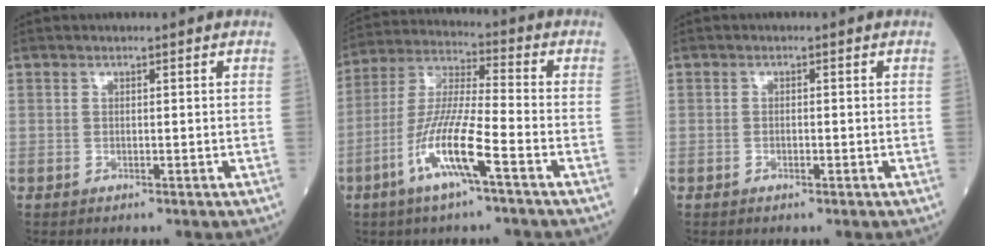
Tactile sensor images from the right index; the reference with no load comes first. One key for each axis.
{"total": 11.6, "fx": -5.2, "fy": 0.5, "fz": 10.4, "tx": -0.217, "ty": -0.004, "tz": -0.103}
{"total": 0.6, "fx": -0.3, "fy": 0.3, "fz": 0.5, "tx": -0.011, "ty": 0.001, "tz": -0.002}